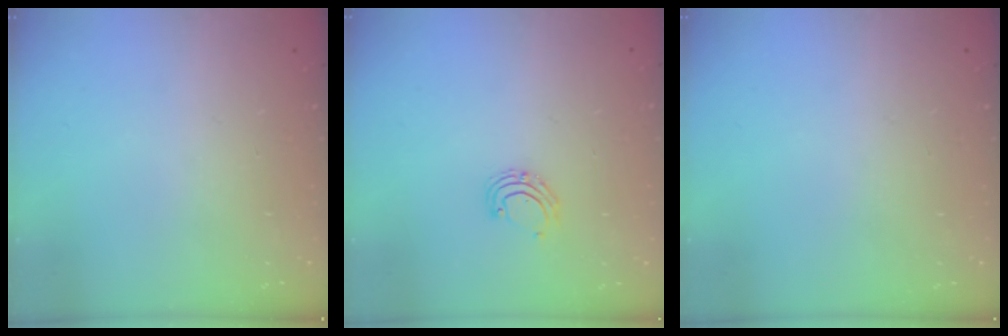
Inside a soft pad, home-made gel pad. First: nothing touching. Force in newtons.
{"total": 6.0, "press": 5.9, "slide": 1.1}
{"total": 0.0}